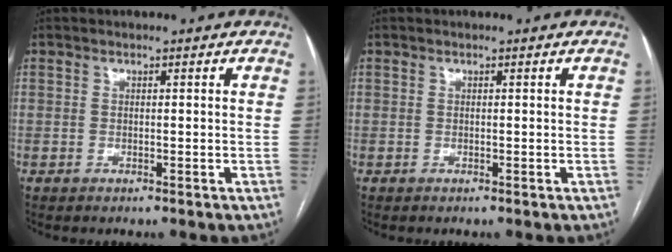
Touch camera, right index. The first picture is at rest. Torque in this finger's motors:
{"motor_torque": [0.00, 0.00, 0.00, 0.00]}